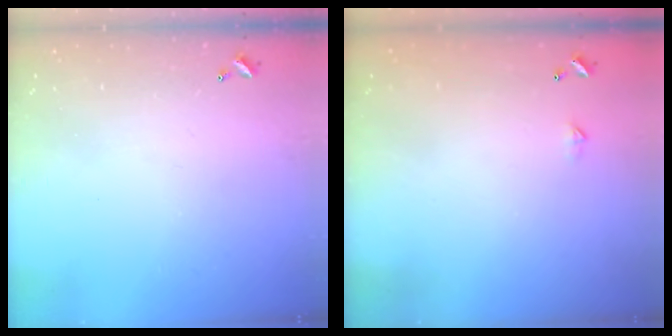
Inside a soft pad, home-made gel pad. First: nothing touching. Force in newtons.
{"total": 2.3, "press": 2.3, "slide": 0.4}